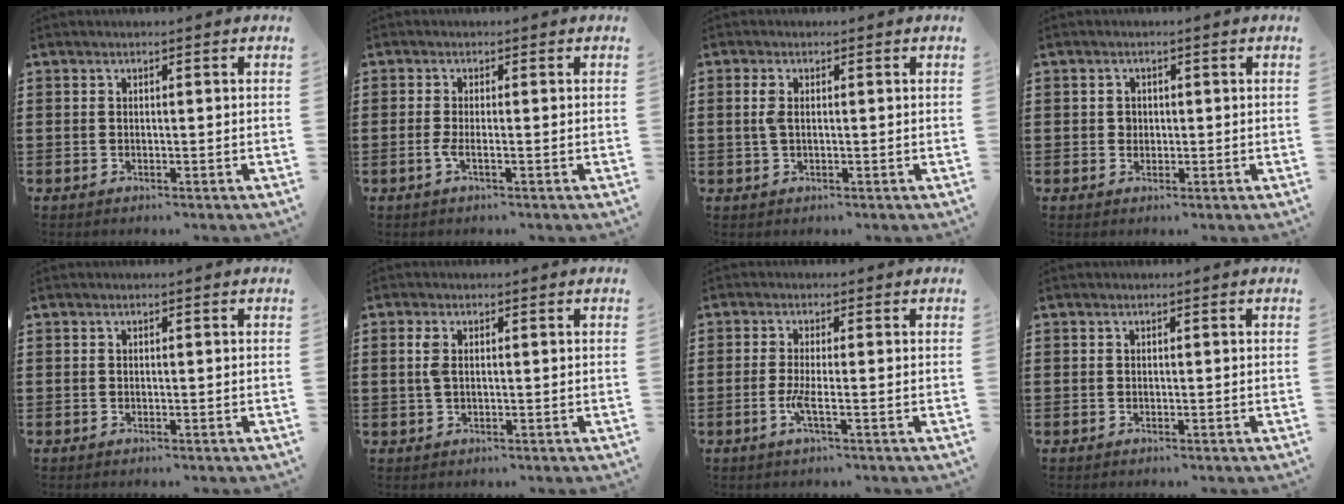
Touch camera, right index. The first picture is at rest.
{"total": 1.8, "force": [-0.7, 0.1, 1.7], "torque": [-0.045, -0.007, -0.018]}
{"total": 2.1, "force": [0.3, 0.8, 1.9], "torque": [-0.048, 0.001, 0.002]}
{"total": 1.3, "force": [0.2, 1.2, 0.4], "torque": [-0.013, 0.007, 0.004]}
{"total": 0.0}
{"total": 2.0, "force": [0.4, 0.8, 1.8], "torque": [-0.040, 0.005, 0.006]}
{"total": 3.0, "force": [-1.0, 0.2, 2.9], "torque": [-0.066, -0.011, -0.024]}
{"total": 0.0}